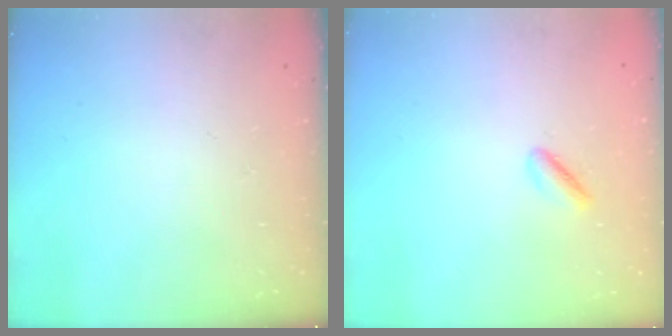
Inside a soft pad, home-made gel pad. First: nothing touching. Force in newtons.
{"total": 1.6, "press": 1.5, "slide": 0.4}